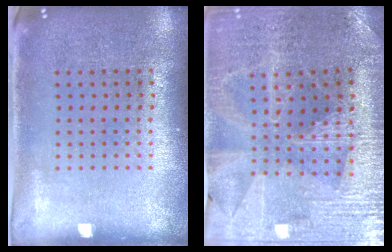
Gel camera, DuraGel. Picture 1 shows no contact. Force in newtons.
{"total": 2.9, "press": 2.9, "slide": 0.6}